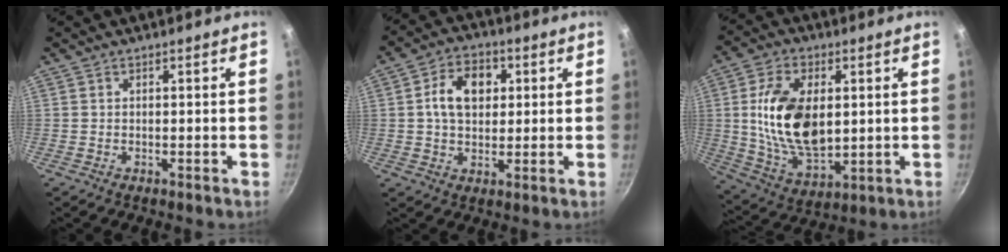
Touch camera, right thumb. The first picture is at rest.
{"total": 9.6, "force": [1.9, 6.8, 6.4], "torque": [-0.084, 0.009, 0.022]}
{"total": 17.5, "force": [2.1, 10.3, 14.0], "torque": [-0.244, -0.010, 0.048]}